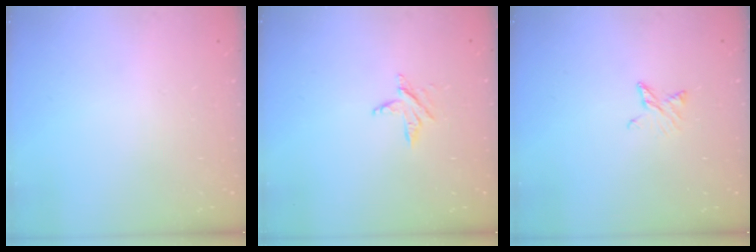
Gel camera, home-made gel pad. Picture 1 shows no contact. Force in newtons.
{"total": 3.6, "press": 3.6, "slide": 0.4}
{"total": 3.4, "press": 3.3, "slide": 0.5}